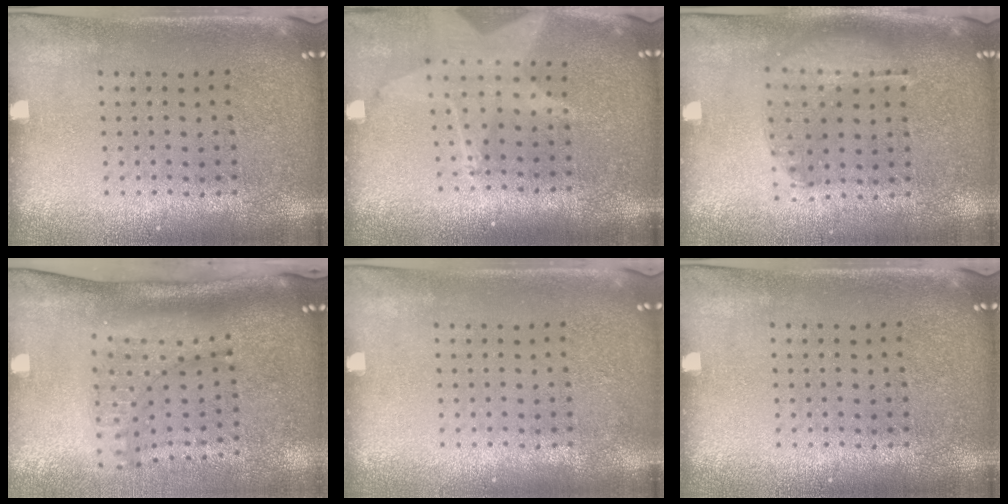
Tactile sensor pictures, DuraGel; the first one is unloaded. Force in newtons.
{"total": 2.0, "press": 1.6, "slide": 1.3}
{"total": 1.4, "press": 1.4, "slide": 0.4}
{"total": 2.1, "press": 1.5, "slide": 1.4}
{"total": 0.0}
{"total": 0.0}